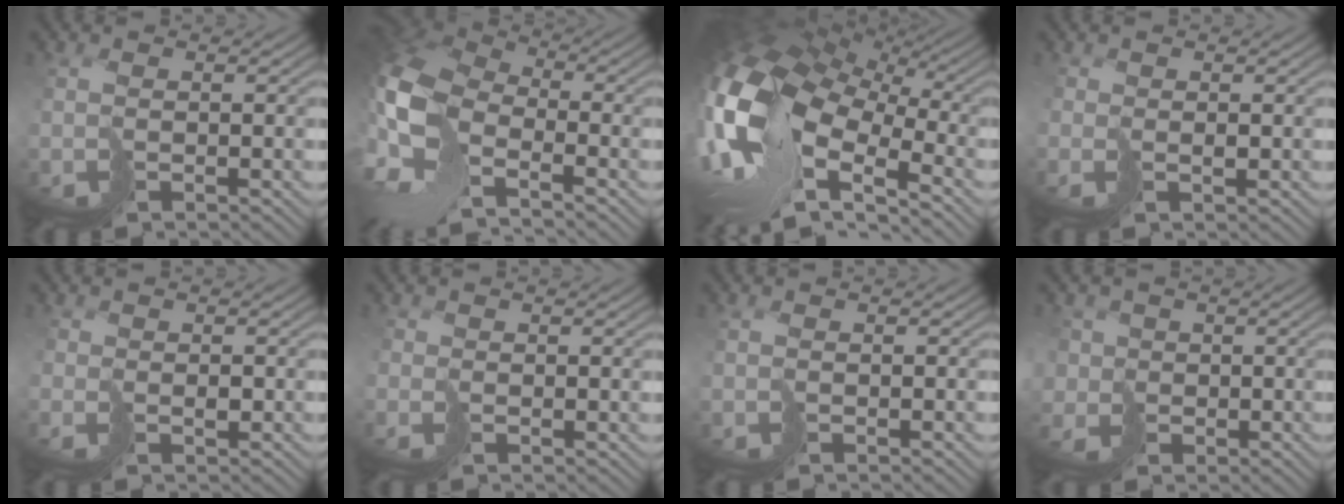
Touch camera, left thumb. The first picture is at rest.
{"total": 13.2, "force": [-4.8, 7.8, 9.6], "torque": [-0.264, -0.018, -0.087]}
{"total": 18.1, "force": [-2.2, 10.7, 14.5], "torque": [-0.326, -0.019, -0.035]}
{"total": 0.9, "force": [0.6, 0.0, -0.7], "torque": [0.018, 0.001, 0.017]}
{"total": 0.8, "force": [0.5, 0.2, -0.7], "torque": [0.018, 0.001, 0.012]}
{"total": 1.2, "force": [0.5, -0.3, -1.1], "torque": [0.026, 0.002, 0.011]}
{"total": 0.0}
{"total": 5.0, "force": [-2.6, 3.9, 1.7], "torque": [-0.042, -0.014, -0.059]}